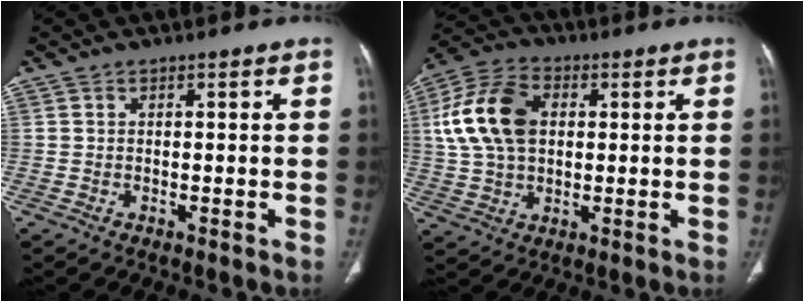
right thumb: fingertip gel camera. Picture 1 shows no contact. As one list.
[{"total": 14.4, "force": [2.5, 9.6, 10.5], "torque": [-0.197, 0.015, 0.041]}]